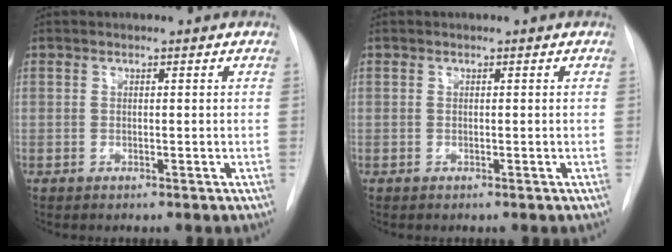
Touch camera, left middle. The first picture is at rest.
{"total": 0.0}